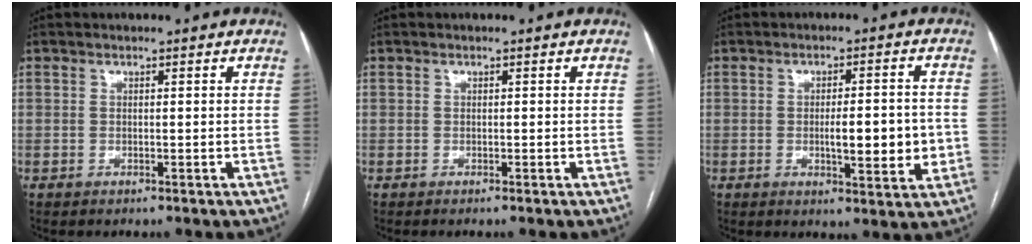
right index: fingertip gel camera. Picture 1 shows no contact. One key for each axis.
{"total": 0.0}
{"total": 7.8, "fx": -1.1, "fy": 1.7, "fz": 7.6, "tx": -0.113, "ty": -0.002, "tz": -0.013}